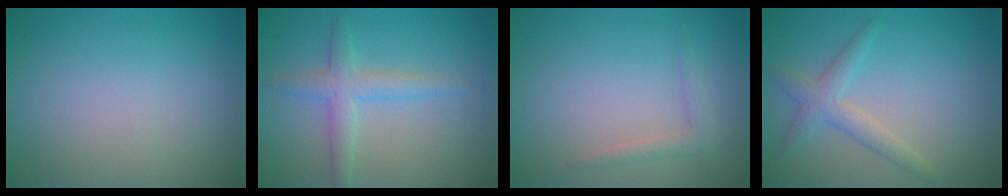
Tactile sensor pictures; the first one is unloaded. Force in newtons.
{"total": 2.9, "press": 2.9, "slide": 0.1}
{"total": 1.5, "press": 1.4, "slide": 0.1}
{"total": 2.5, "press": 2.5, "slide": 0.0}